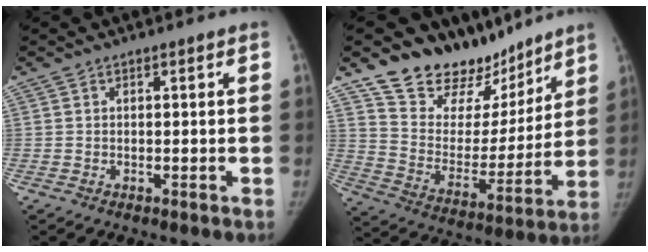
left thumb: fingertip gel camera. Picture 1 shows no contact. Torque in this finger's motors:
{"motor_torque": [0.12, 0.13, 0.60, -0.16, -0.04]}